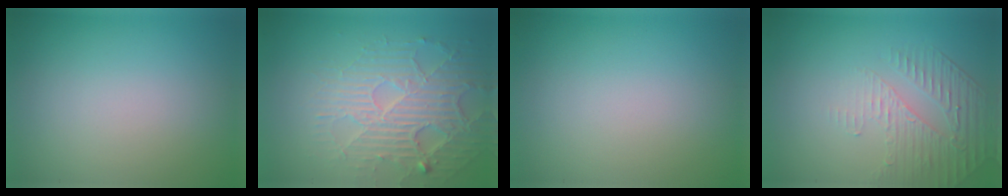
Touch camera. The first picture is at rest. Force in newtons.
{"total": 5.3, "press": 4.4, "slide": 3.0}
{"total": 0.0}
{"total": 1.9, "press": 1.3, "slide": 1.3}